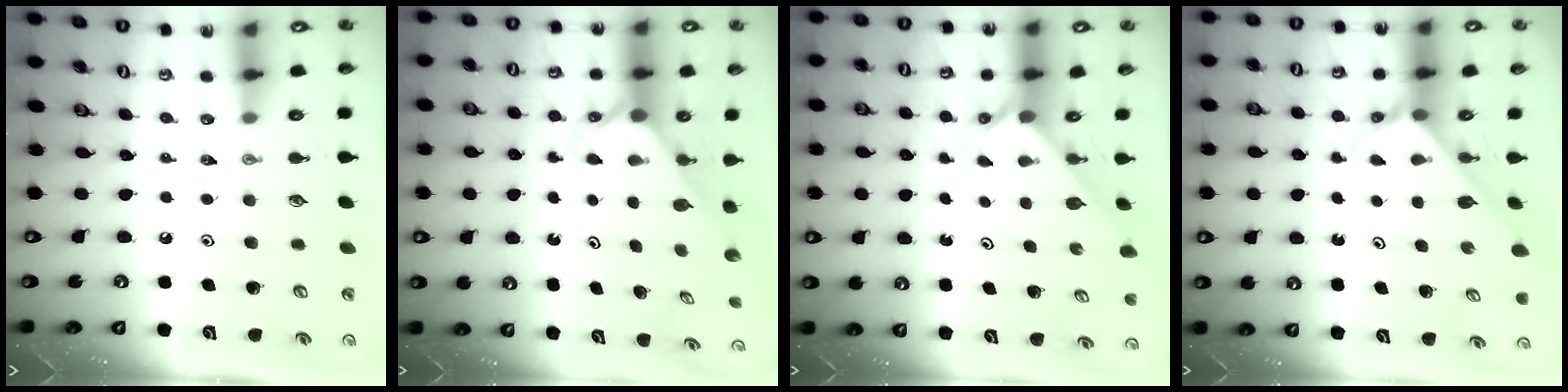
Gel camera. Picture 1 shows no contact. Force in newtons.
{"total": 2.2, "press": 2.2, "slide": 0.2}
{"total": 1.8, "press": 1.8, "slide": 0.2}
{"total": 2.6, "press": 2.6, "slide": 0.2}